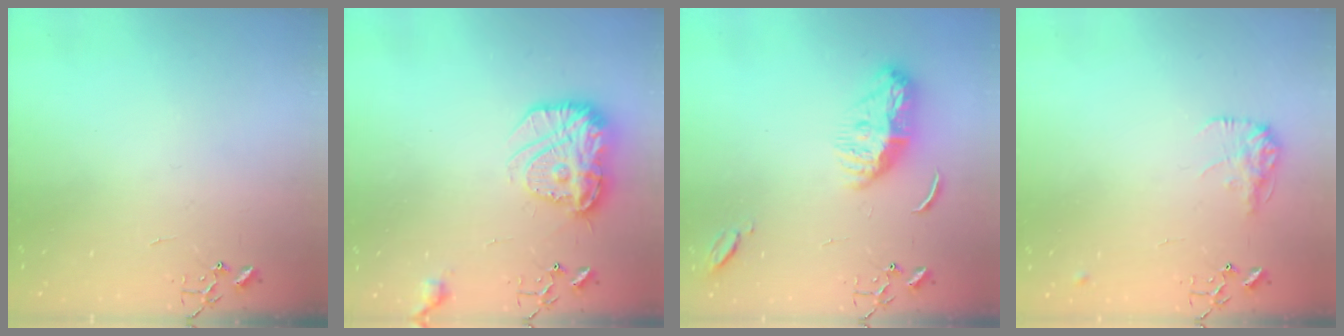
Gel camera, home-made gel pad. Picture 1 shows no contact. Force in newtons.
{"total": 16.1, "press": 16.0, "slide": 1.5}
{"total": 10.8, "press": 10.7, "slide": 1.1}
{"total": 10.5, "press": 10.5, "slide": 0.5}